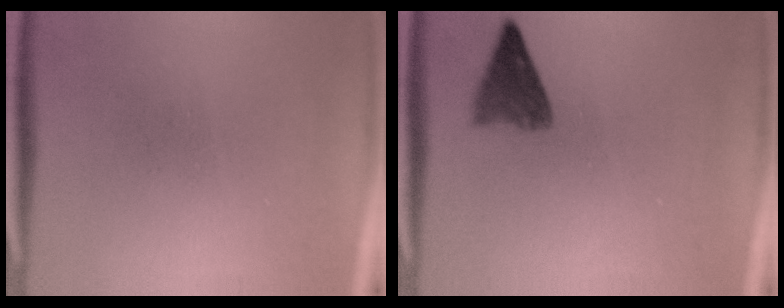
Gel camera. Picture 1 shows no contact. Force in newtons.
{"total": 3.8}